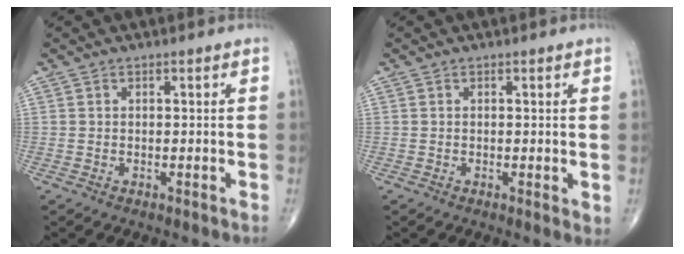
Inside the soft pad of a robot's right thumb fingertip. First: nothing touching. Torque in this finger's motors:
{"motor_torque": [-0.32, 0.05, -0.22, -0.11, 0.00]}